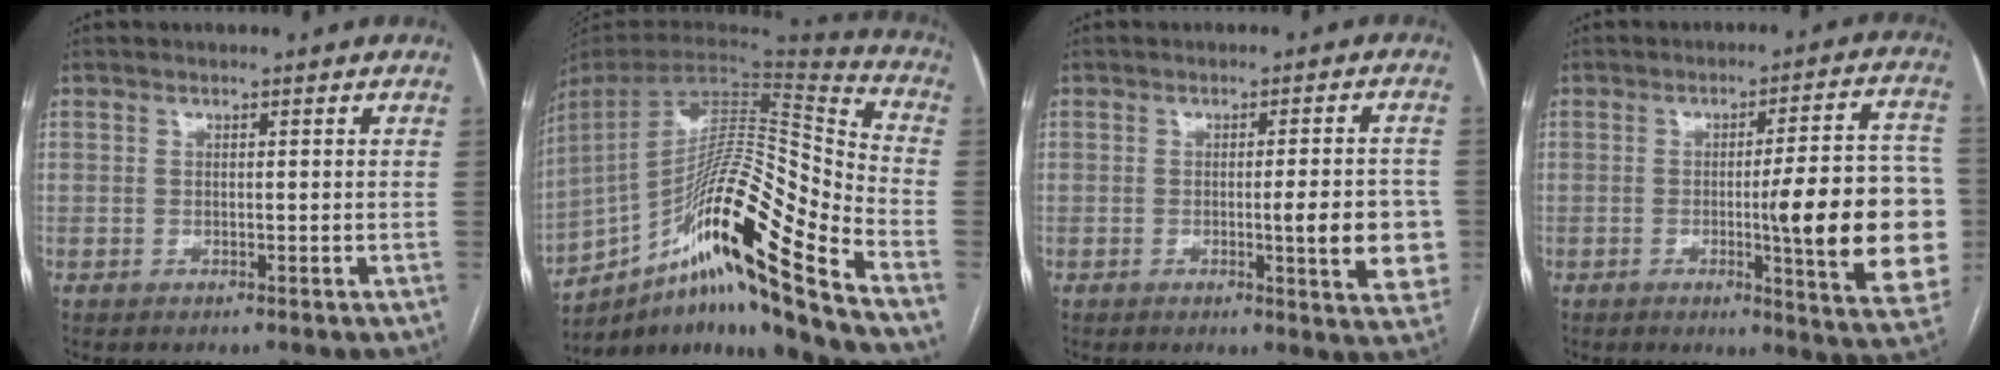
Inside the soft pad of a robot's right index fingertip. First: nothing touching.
{"total": 24.5, "force": [-14.9, 0.3, 19.5], "torque": [-0.311, 0.006, -0.261]}
{"total": 8.0, "force": [-1.4, 1.4, 7.8], "torque": [-0.086, -0.004, -0.016]}
{"total": 18.0, "force": [-2.5, 2.0, 17.7], "torque": [-0.153, 0.014, -0.021]}